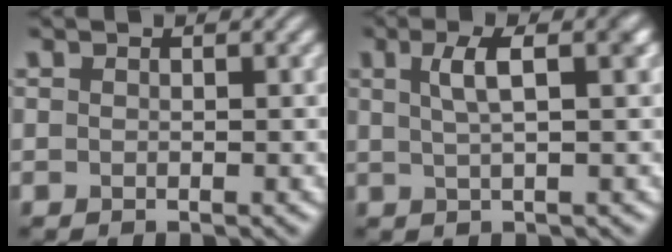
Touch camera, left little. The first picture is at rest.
{"total": 4.1, "force": [1.2, 1.2, 3.7], "torque": [-0.054, 0.009, 0.017]}